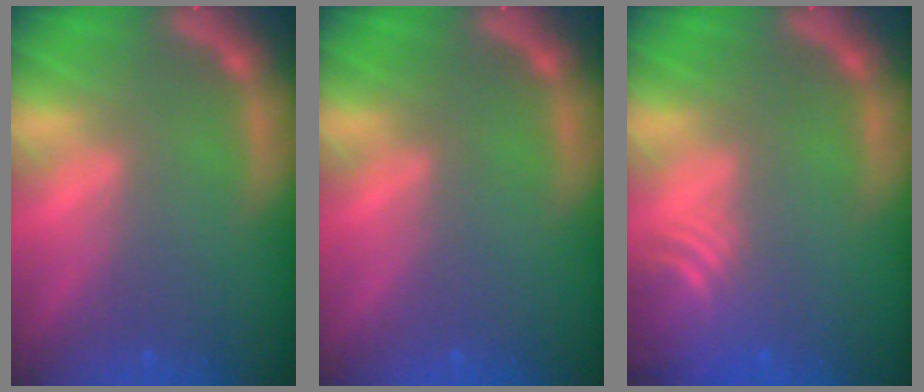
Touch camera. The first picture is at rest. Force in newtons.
{"total": 0.0}
{"total": 5.1}